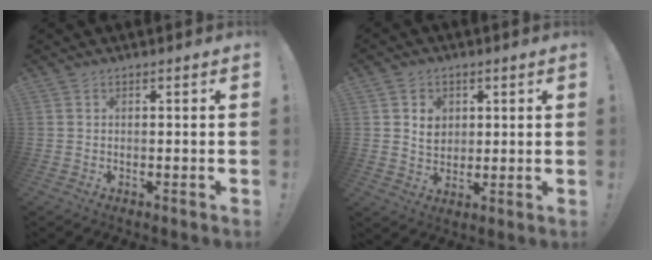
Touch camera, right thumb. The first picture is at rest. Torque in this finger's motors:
{"motor_torque": [-0.26, 0.37, 0.18, 0.40, 0.04]}